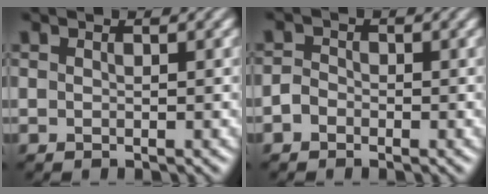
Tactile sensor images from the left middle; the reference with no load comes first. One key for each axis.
{"total": 1.4, "fx": -0.9, "fy": 1.0, "fz": 0.4, "tx": 0.002, "ty": 0.002, "tz": -0.025}